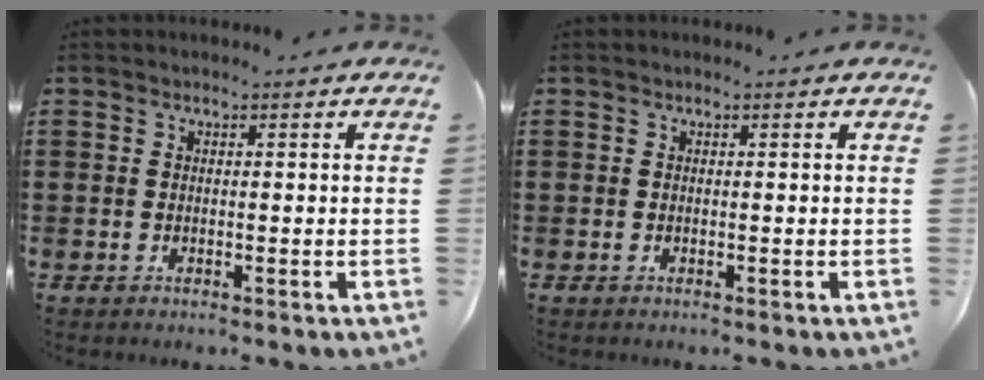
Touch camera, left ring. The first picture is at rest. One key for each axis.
{"total": 0.0}